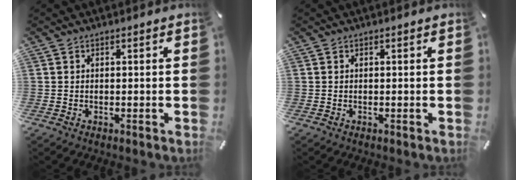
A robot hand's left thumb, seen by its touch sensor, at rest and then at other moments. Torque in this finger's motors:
{"motor_torque": [-0.05, 0.10, -0.05, -0.02, 0.03]}